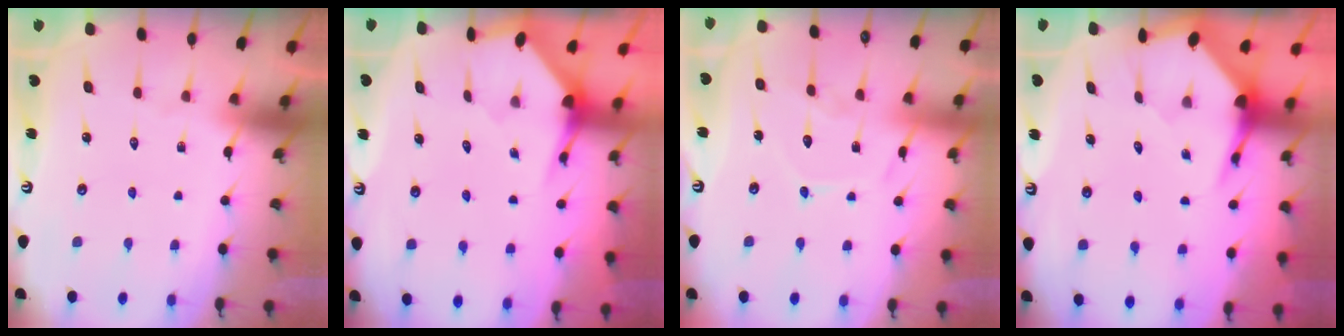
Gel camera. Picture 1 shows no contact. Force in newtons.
{"total": 3.3, "press": 3.3, "slide": 0.1}
{"total": 9.5, "press": 9.5, "slide": 0.6}
{"total": 3.8, "press": 3.8, "slide": 0.5}